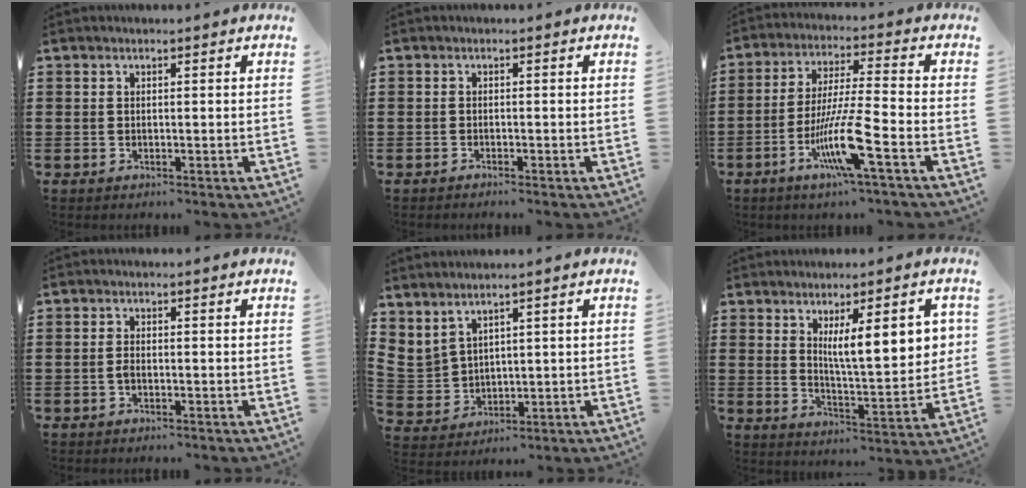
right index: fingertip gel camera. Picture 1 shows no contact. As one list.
[{"total": 0.7, "force": [-0.7, 0.0, 0.1], "torque": [-0.005, -0.002, -0.014]}, {"total": 11.1, "force": [-5.1, 0.4, 9.9], "torque": [-0.201, -0.013, -0.099]}, {"total": 1.3, "force": [-0.6, 0.4, 1.1], "torque": [-0.031, -0.007, -0.012]}, {"total": 2.5, "force": [2.1, 1.3, 0.1], "torque": [-0.018, -0.006, 0.039]}, {"total": 9.3, "force": [3.4, 2.3, 8.3], "torque": [-0.139, -0.004, 0.053]}]